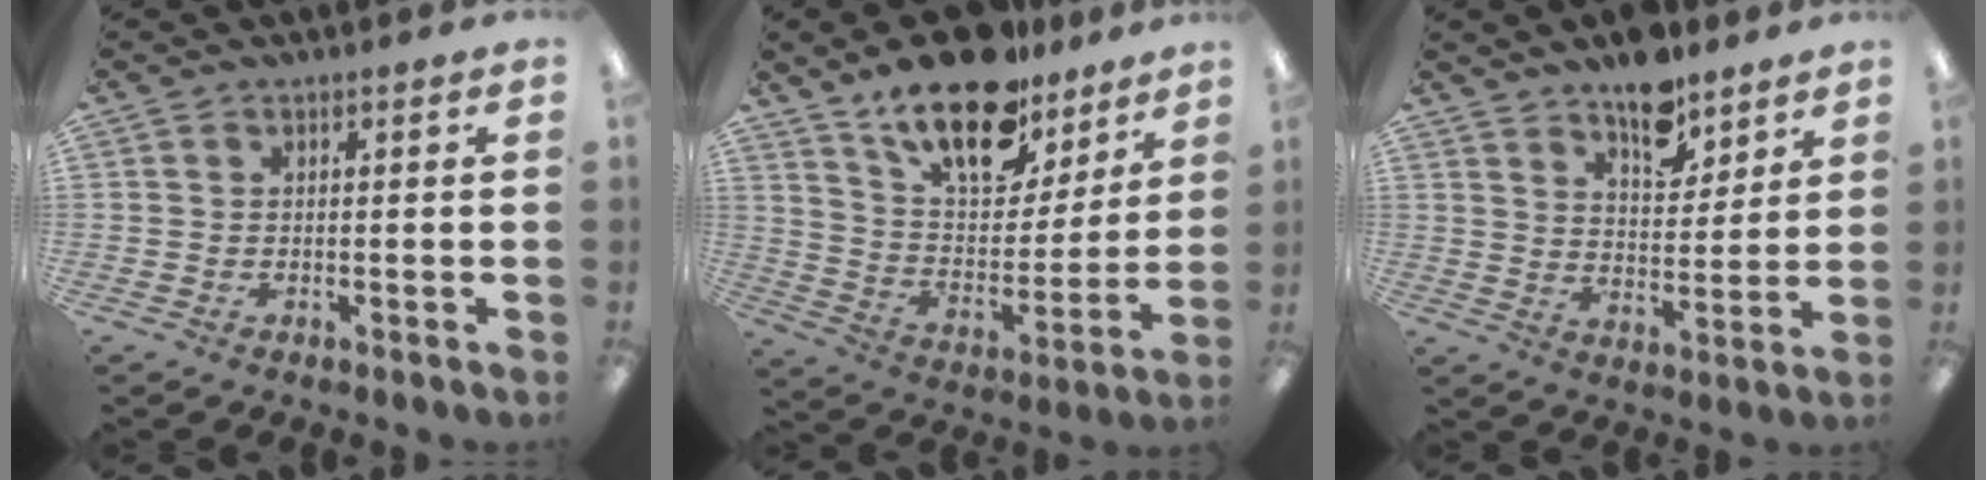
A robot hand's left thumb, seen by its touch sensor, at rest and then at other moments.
{"total": 19.8, "force": [14.0, 9.4, 10.3], "torque": [-0.171, -0.086, 0.246]}
{"total": 10.4, "force": [8.3, 4.6, 4.3], "torque": [-0.047, -0.055, 0.146]}